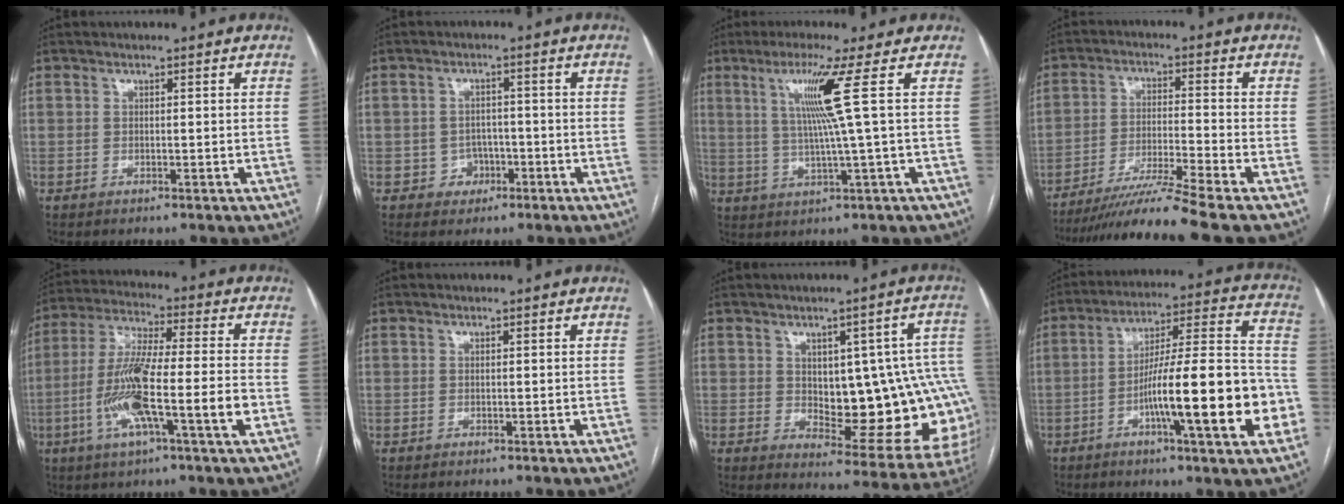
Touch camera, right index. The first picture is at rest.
{"total": 3.2, "force": [-1.3, 2.9, 0.4], "torque": [0.007, 0.013, -0.015]}
{"total": 7.7, "force": [2.3, -2.7, 6.9], "torque": [-0.132, -0.003, 0.055]}
{"total": 11.0, "force": [-9.1, -2.7, 5.5], "torque": [-0.091, -0.030, -0.159]}
{"total": 14.2, "force": [-4.0, 0.9, 13.6], "torque": [-0.263, 0.000, -0.077]}
{"total": 0.0}
{"total": 18.5, "force": [0.3, 6.6, 17.3], "torque": [-0.157, 0.019, 0.024]}
{"total": 20.1, "force": [-6.2, 1.9, 19.0], "torque": [-0.253, 0.015, -0.090]}